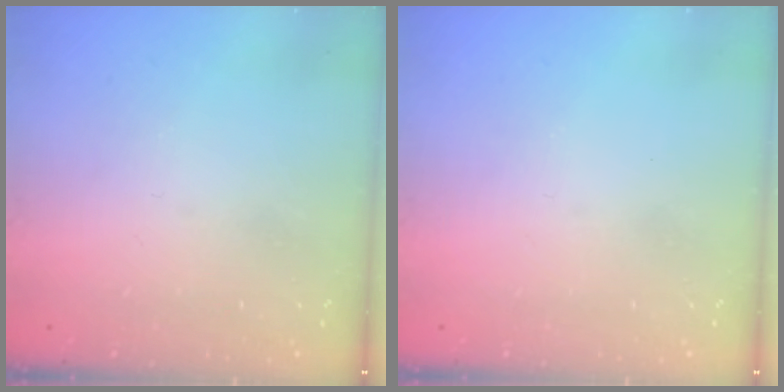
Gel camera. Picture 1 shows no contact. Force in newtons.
{"total": 0.0}